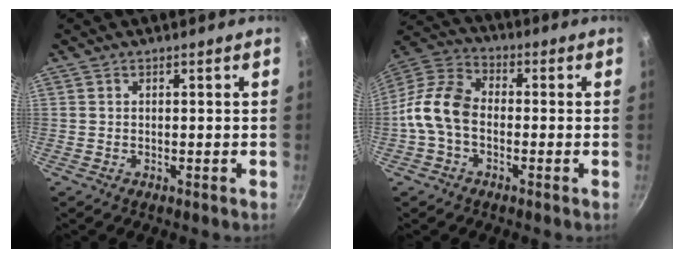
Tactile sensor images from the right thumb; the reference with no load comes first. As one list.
[{"total": 10.6, "force": [-2.0, 7.2, 7.6], "torque": [-0.138, 0.036, -0.061]}]